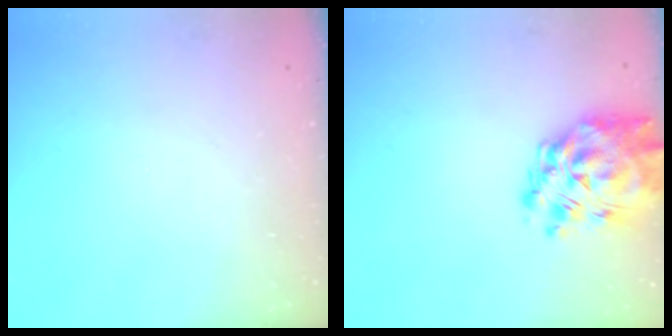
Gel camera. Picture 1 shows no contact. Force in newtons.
{"total": 12.7, "press": 11.8, "slide": 4.9}